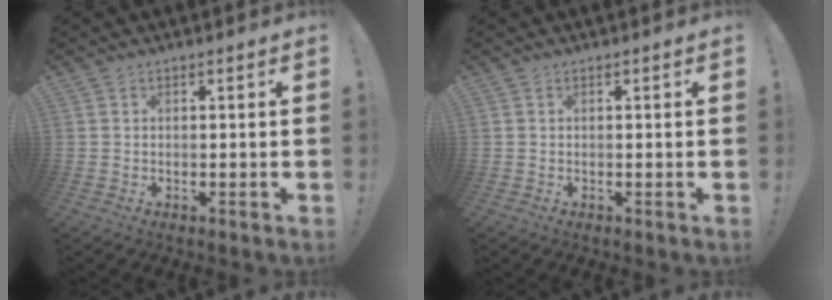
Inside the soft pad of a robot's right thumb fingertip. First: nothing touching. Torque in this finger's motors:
{"motor_torque": [0.02, -0.02, 0.00, 0.00, 0.00]}